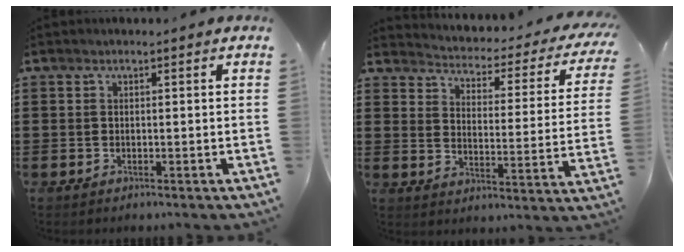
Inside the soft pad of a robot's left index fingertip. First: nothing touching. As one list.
[{"total": 2.1, "force": [1.9, 0.4, 0.6], "torque": [-0.030, -0.027, 0.021]}]